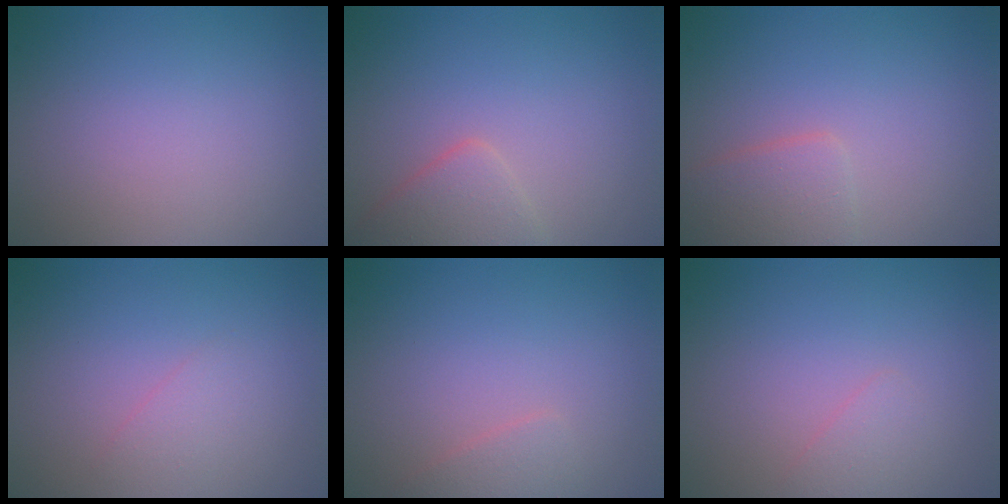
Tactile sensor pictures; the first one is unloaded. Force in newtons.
{"total": 2.8, "press": 2.8, "slide": 0.2}
{"total": 2.4, "press": 2.4, "slide": 0.1}
{"total": 1.0, "press": 1.0, "slide": 0.0}
{"total": 1.3, "press": 1.3, "slide": 0.0}
{"total": 0.9, "press": 0.9, "slide": 0.0}